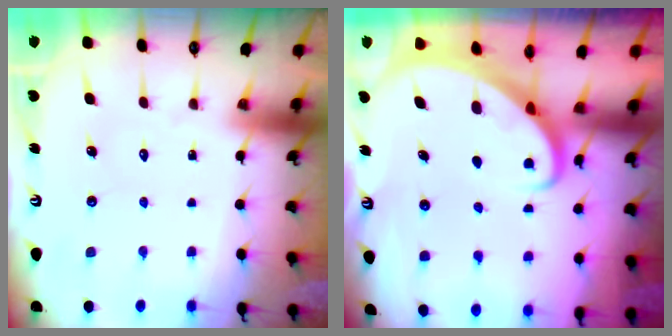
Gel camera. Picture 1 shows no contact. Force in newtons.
{"total": 2.8, "press": 2.8, "slide": 0.4}